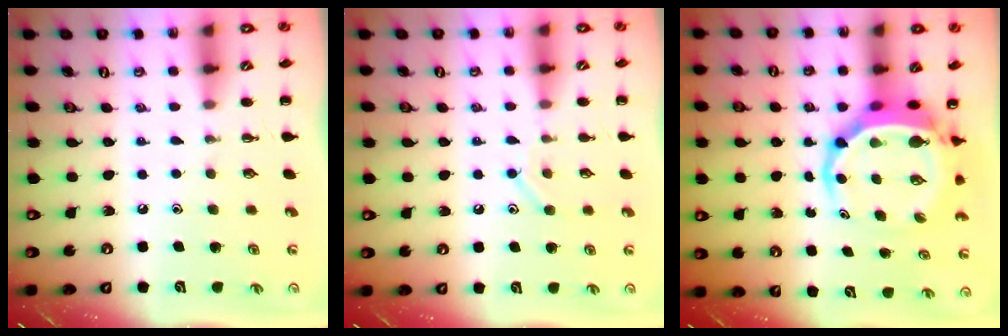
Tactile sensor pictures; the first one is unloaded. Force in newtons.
{"total": 8.4, "press": 8.2, "slide": 1.5}
{"total": 7.2, "press": 6.9, "slide": 2.2}